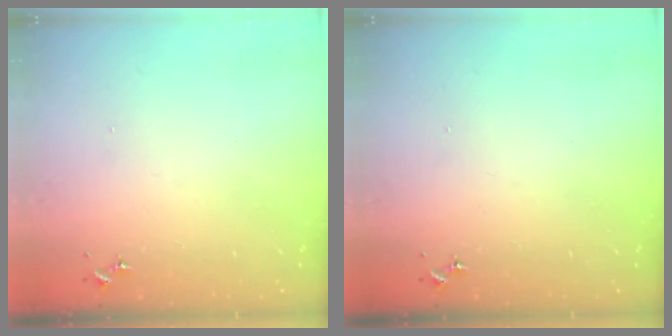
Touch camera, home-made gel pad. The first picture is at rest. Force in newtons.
{"total": 0.0}